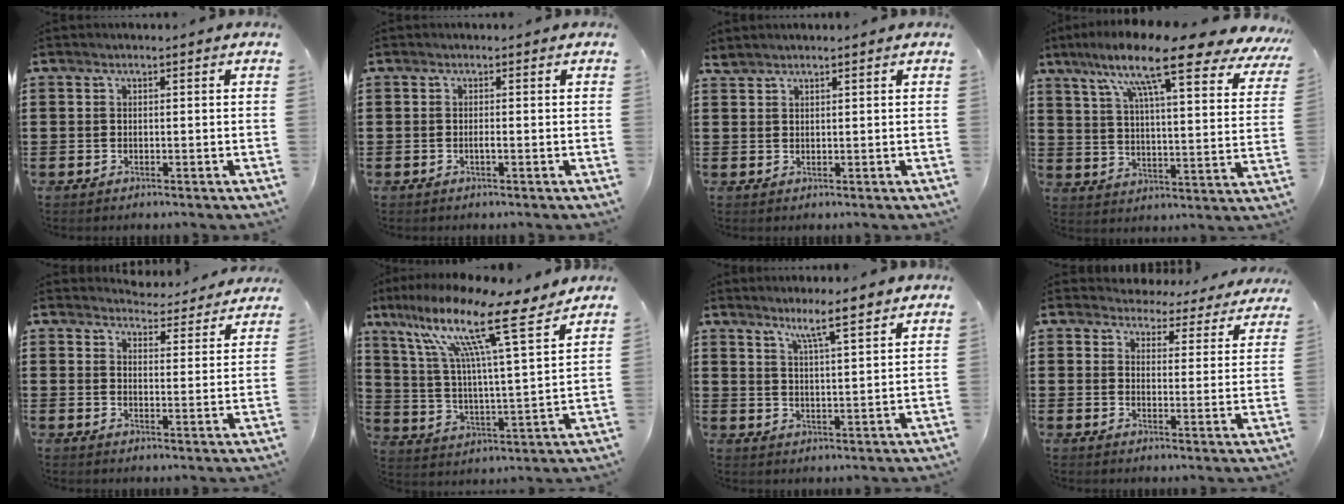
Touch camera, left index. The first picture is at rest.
{"total": 0.7, "force": [-0.2, 0.1, 0.6], "torque": [-0.012, -0.002, -0.002]}
{"total": 1.4, "force": [1.4, 0.1, 0.2], "torque": [-0.007, -0.001, 0.028]}
{"total": 14.5, "force": [10.6, 1.9, 9.7], "torque": [-0.197, -0.055, 0.170]}
{"total": 4.5, "force": [4.5, 0.3, 0.3], "torque": [-0.014, -0.027, 0.079]}
{"total": 14.2, "force": [10.2, 1.1, 9.8], "torque": [-0.215, -0.061, 0.163]}
{"total": 5.7, "force": [4.6, -0.1, 3.4], "torque": [-0.071, -0.013, 0.077]}
{"total": 4.3, "force": [4.2, 0.9, 0.1], "torque": [-0.019, -0.029, 0.071]}